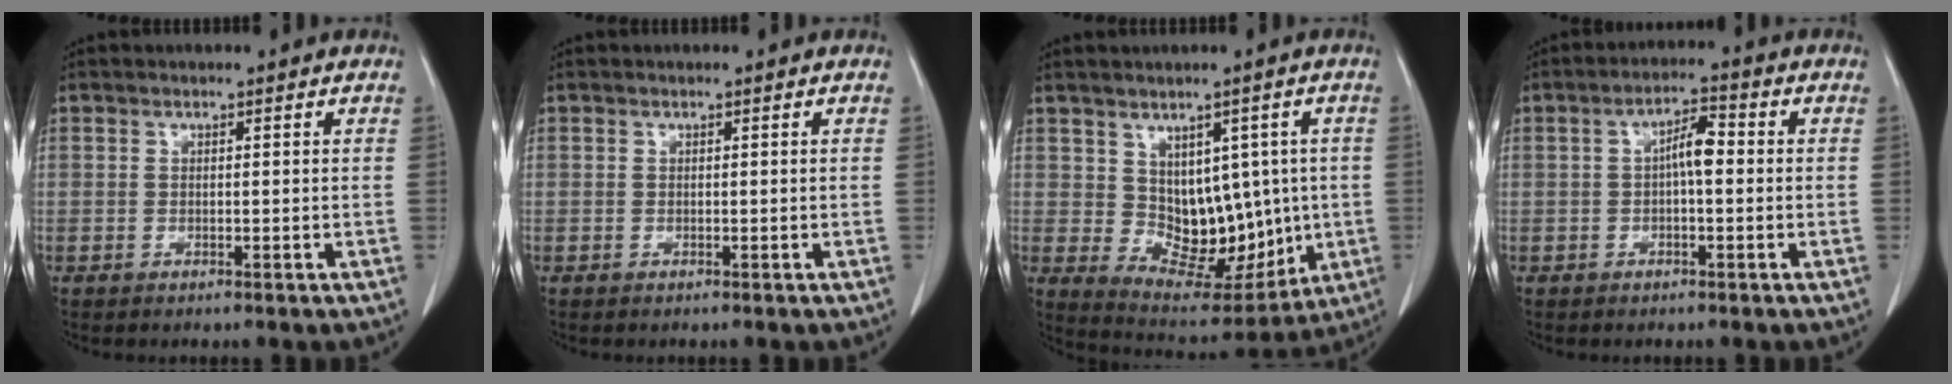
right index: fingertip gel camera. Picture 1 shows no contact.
{"total": 0.0}
{"total": 11.1, "force": [0.6, 7.4, 8.2], "torque": [-0.101, 0.016, 0.038]}
{"total": 4.3, "force": [0.0, 1.2, 4.1], "torque": [-0.071, 0.016, -0.002]}